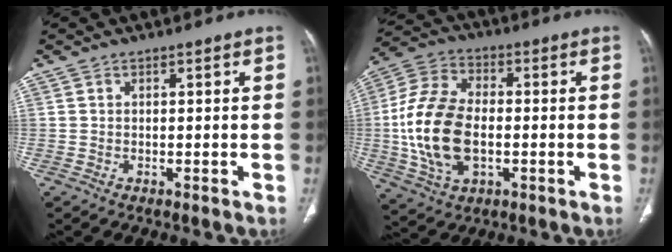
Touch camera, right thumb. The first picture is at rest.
{"total": 16.8, "force": [-1.6, 10.2, 13.3], "torque": [-0.269, 0.014, -0.025]}